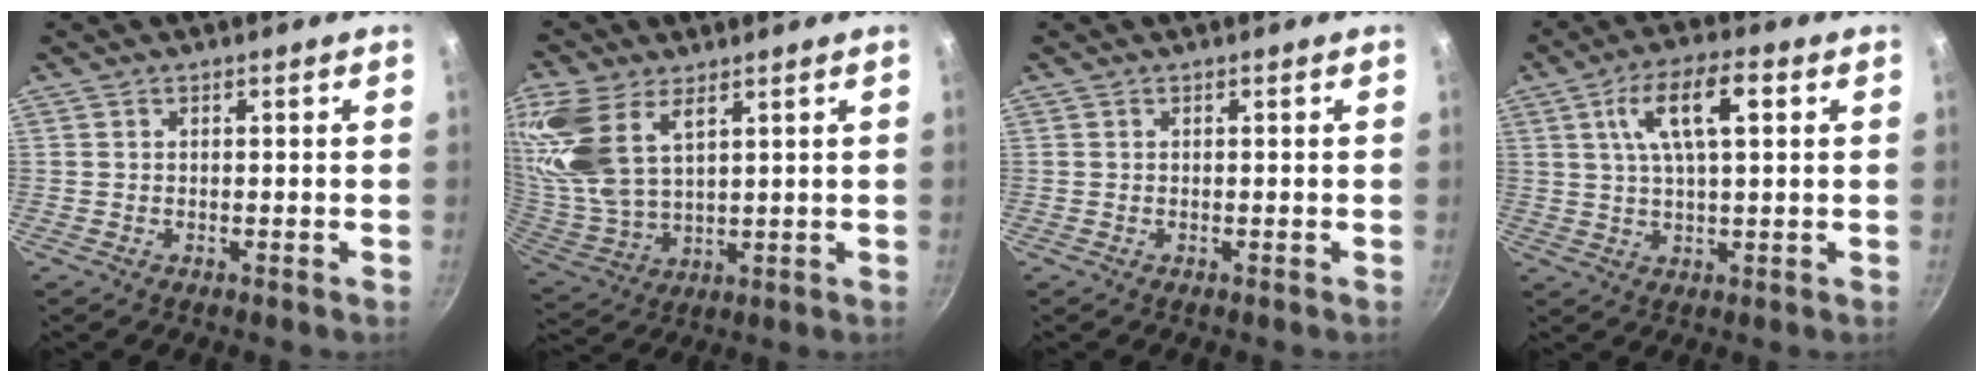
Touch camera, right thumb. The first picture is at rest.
{"total": 17.8, "force": [7.9, 10.4, 12.1], "torque": [-0.261, -0.013, 0.169]}
{"total": 0.0}
{"total": 10.7, "force": [3.4, 3.9, 9.4], "torque": [-0.161, 0.013, 0.057]}